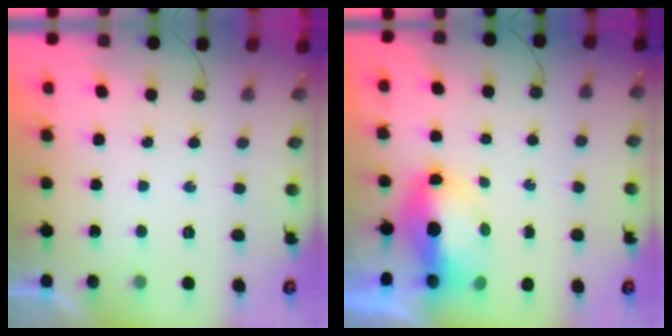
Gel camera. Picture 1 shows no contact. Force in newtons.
{"total": 7.7, "press": 7.6, "slide": 1.4}